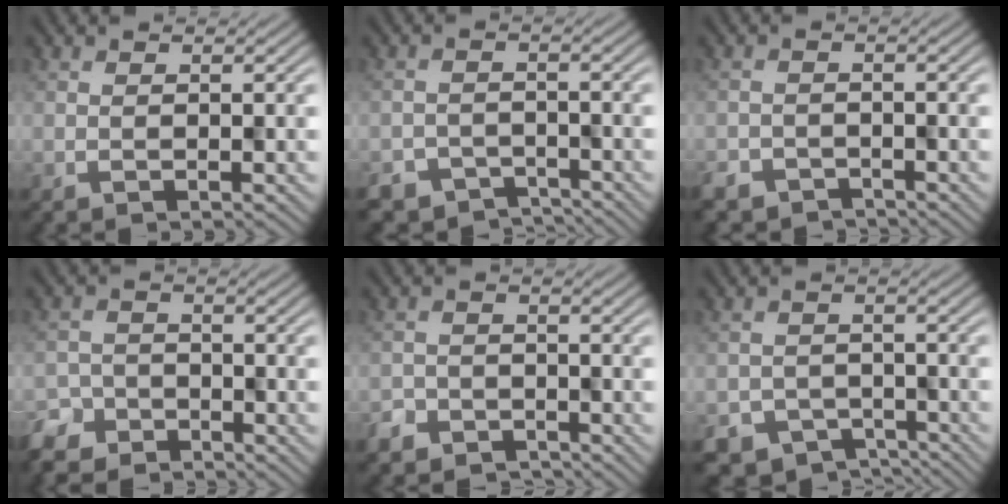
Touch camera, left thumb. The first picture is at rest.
{"total": 5.6, "force": [-4.9, 2.7, 0.6], "torque": [-0.003, -0.010, -0.067]}
{"total": 3.6, "force": [-3.2, 1.6, 0.2], "torque": [-0.003, -0.005, -0.053]}
{"total": 5.3, "force": [-4.7, 2.6, 0.2], "torque": [0.000, -0.006, -0.082]}
{"total": 3.6, "force": [-3.1, 1.8, 0.1], "torque": [0.002, -0.002, -0.053]}
{"total": 6.6, "force": [-5.2, 3.9, 1.3], "torque": [-0.010, -0.014, -0.067]}